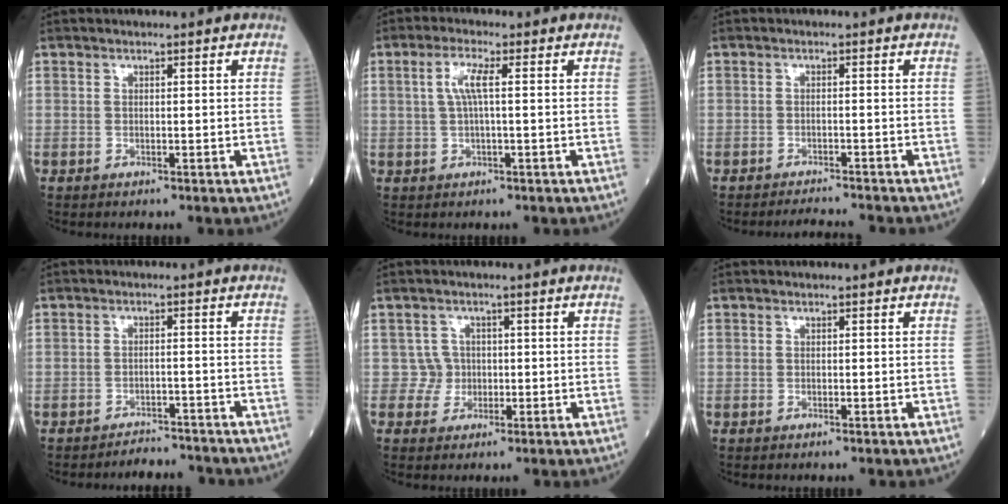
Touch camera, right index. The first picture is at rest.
{"total": 3.6, "force": [0.7, 0.4, 3.5], "torque": [-0.076, 0.010, 0.014]}
{"total": 3.6, "force": [-3.6, -0.6, 0.3], "torque": [-0.002, -0.012, -0.055]}
{"total": 5.2, "force": [-5.1, 1.0, 0.1], "torque": [0.005, 0.003, -0.074]}
{"total": 2.4, "force": [-0.2, 2.3, -0.5], "torque": [0.020, 0.008, -0.007]}
{"total": 0.0}